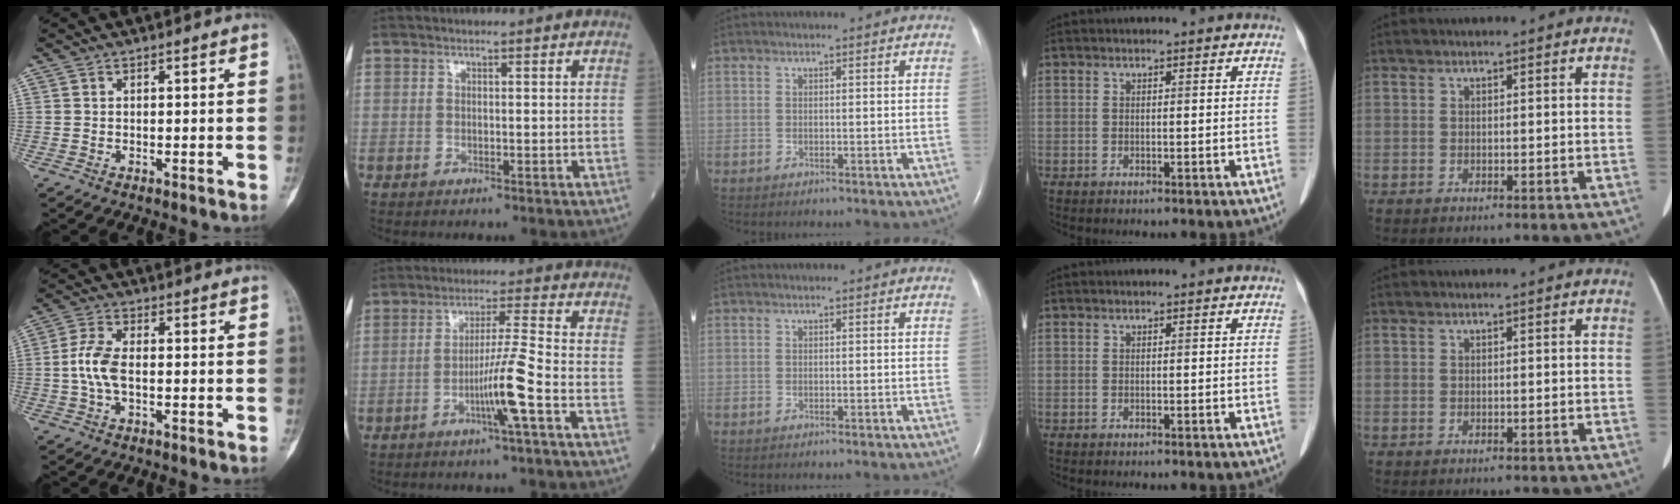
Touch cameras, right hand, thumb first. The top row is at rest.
{"thumb": {"total": 6.2, "force": [-0.7, 3.2, 5.2], "torque": [-0.121, 0.017, -0.017]}, "index": {"total": 6.9, "force": [-2.7, -1.3, 6.2], "torque": [-0.117, -0.001, -0.048]}}